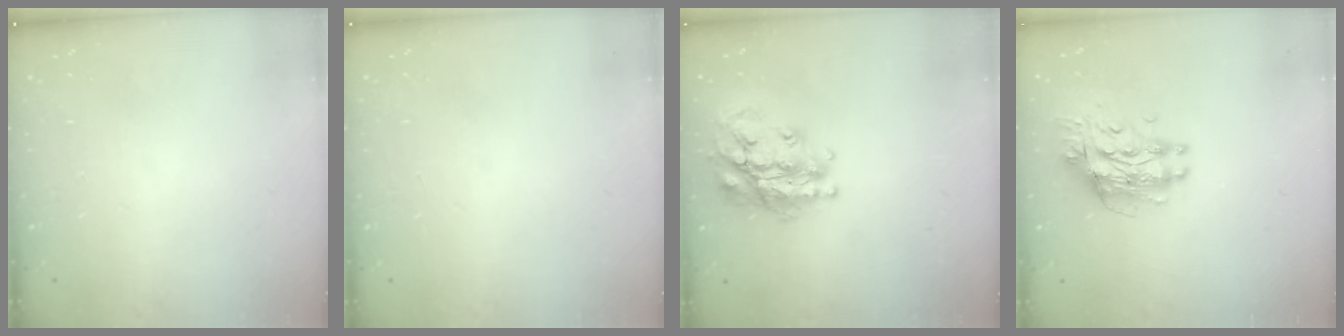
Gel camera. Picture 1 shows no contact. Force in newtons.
{"total": 0.0}
{"total": 20.3, "press": 20.3, "slide": 1.6}
{"total": 10.4, "press": 10.4, "slide": 0.9}